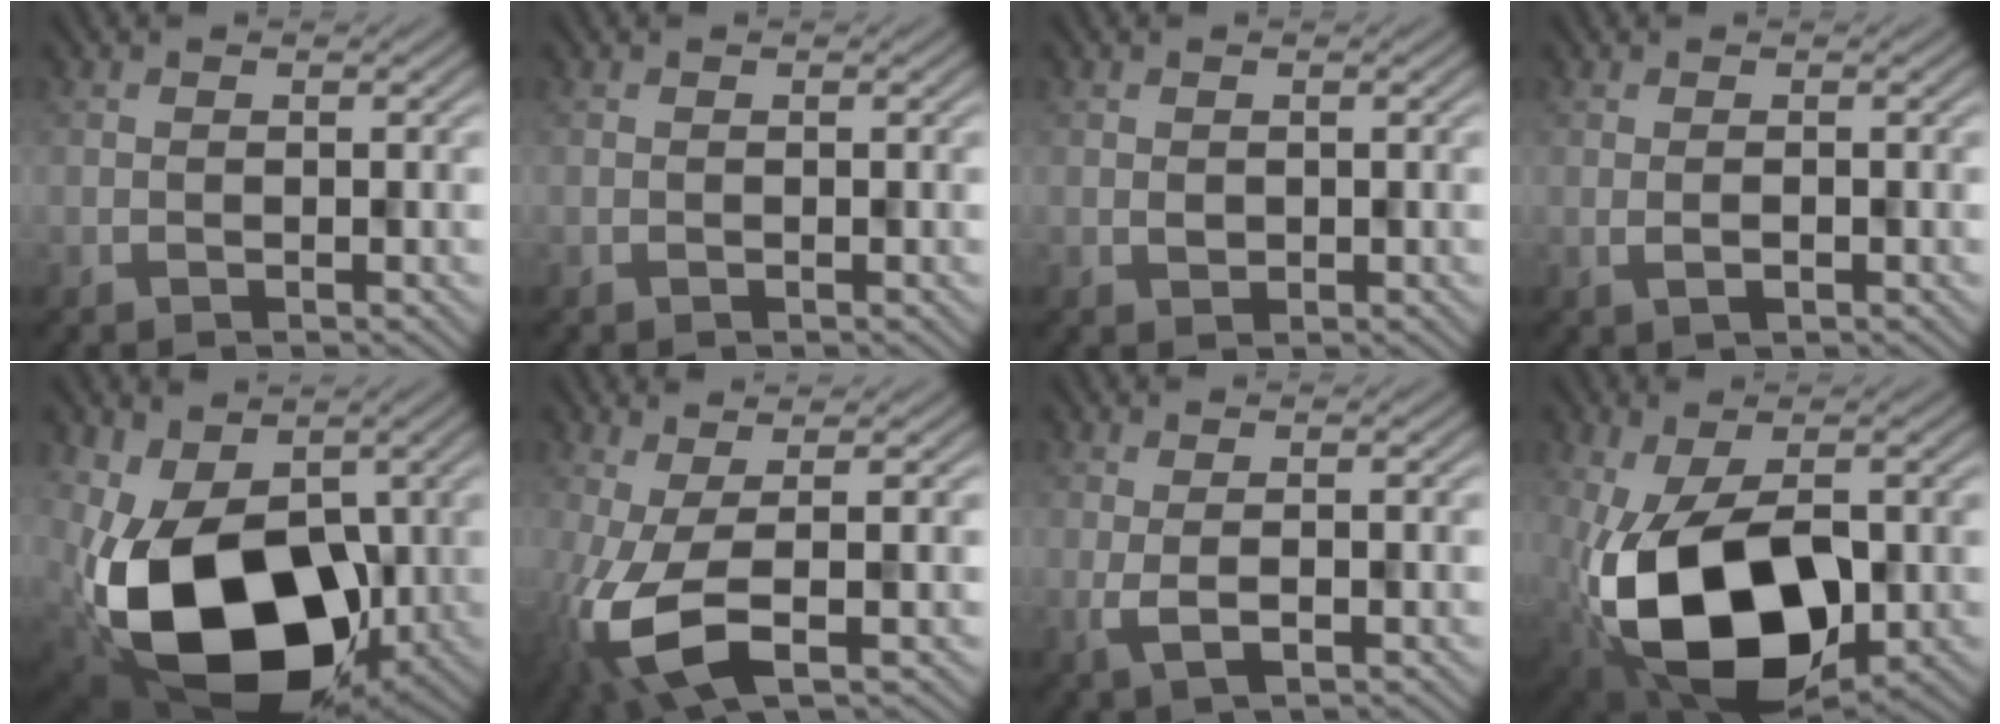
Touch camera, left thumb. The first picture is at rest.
{"total": 0.0}
{"total": 1.0, "force": [0.3, 0.9, 0.3], "torque": [-0.006, 0.002, 0.008]}
{"total": 1.2, "force": [0.1, 0.2, 1.1], "torque": [-0.024, 0.000, 0.001]}
{"total": 16.8, "force": [-3.3, 11.0, 12.2], "torque": [-0.231, -0.037, -0.050]}
{"total": 8.4, "force": [-2.1, 2.6, 7.7], "torque": [-0.159, -0.003, -0.037]}
{"total": 2.6, "force": [0.0, 0.6, 2.5], "torque": [-0.052, 0.002, -0.001]}
{"total": 15.5, "force": [-3.6, 9.4, 11.9], "torque": [-0.229, -0.039, -0.048]}